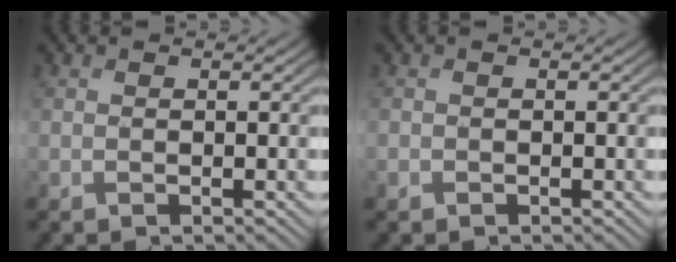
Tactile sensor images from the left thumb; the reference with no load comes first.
{"total": 0.6, "force": [-0.3, 0.5, 0.0], "torque": [0.001, -0.005, -0.007]}